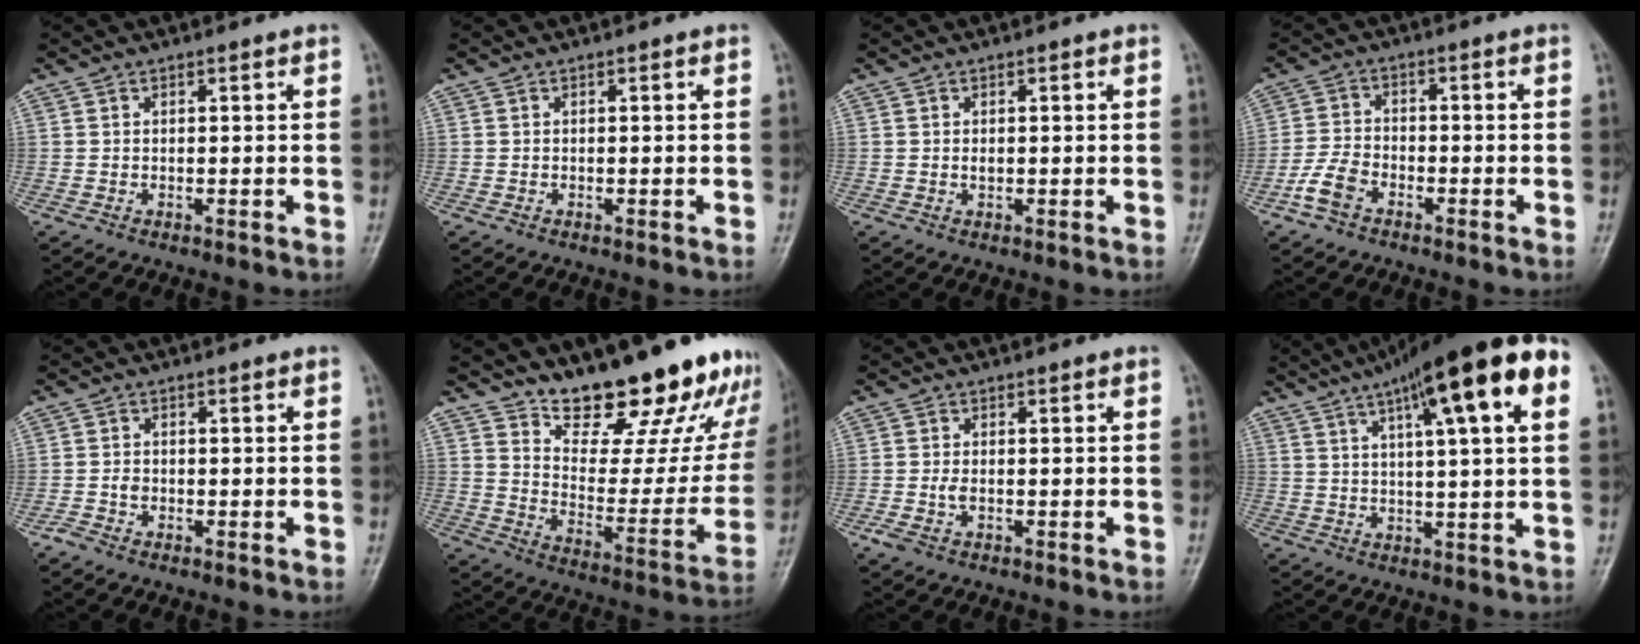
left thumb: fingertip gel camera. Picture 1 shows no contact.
{"total": 0.0}
{"total": 0.6, "force": [-0.1, 0.4, 0.4], "torque": [-0.006, 0.001, -0.002]}
{"total": 5.1, "force": [-3.1, 2.9, 2.7], "torque": [-0.059, 0.015, -0.068]}
{"total": 1.9, "force": [-1.2, 1.1, 0.9], "torque": [-0.024, 0.006, -0.026]}
{"total": 22.9, "force": [18.8, 8.4, 10.0], "torque": [-0.095, -0.127, 0.263]}
{"total": 2.5, "force": [-1.0, 1.3, 1.9], "torque": [-0.053, 0.005, -0.020]}
{"total": 19.8, "force": [8.7, 3.8, 17.3], "torque": [-0.260, 0.012, 0.126]}